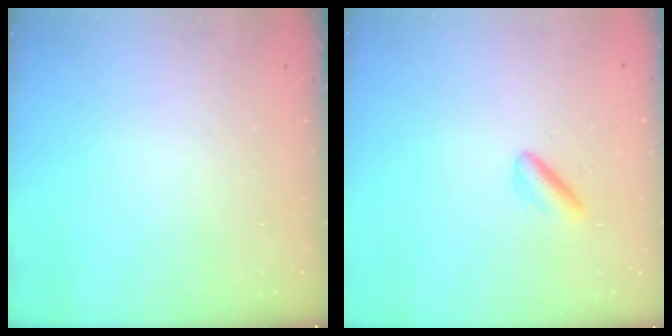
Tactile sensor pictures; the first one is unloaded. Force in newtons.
{"total": 3.1, "press": 2.9, "slide": 1.1}